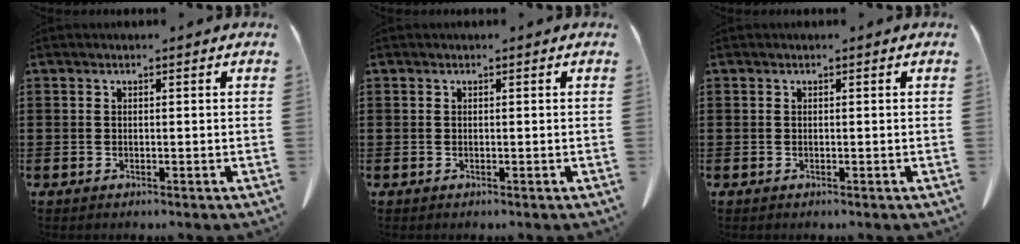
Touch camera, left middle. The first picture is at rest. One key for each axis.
{"total": 0.0}
{"total": 0.0}